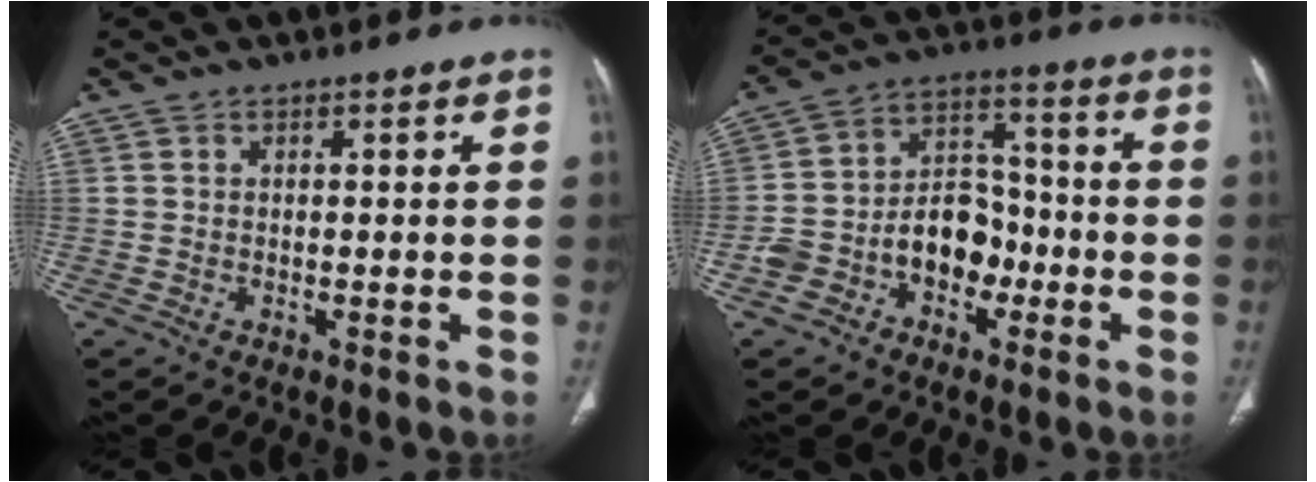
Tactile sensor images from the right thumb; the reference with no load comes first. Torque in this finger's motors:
{"motor_torque": [1.87, 1.24, 1.11, -0.70, 0.14]}